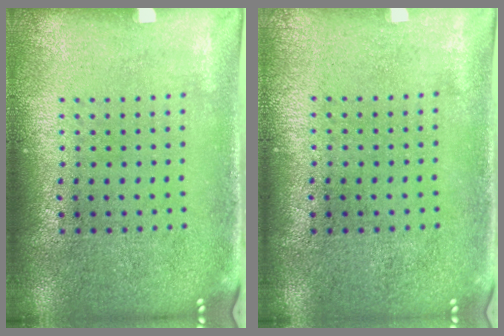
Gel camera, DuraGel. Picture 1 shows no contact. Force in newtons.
{"total": 0.0}